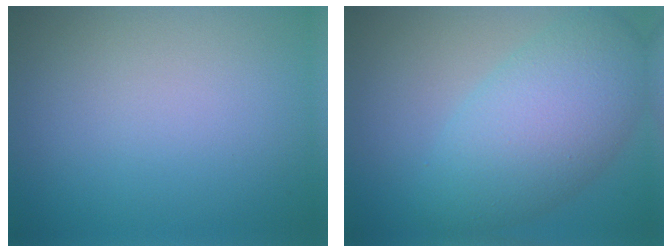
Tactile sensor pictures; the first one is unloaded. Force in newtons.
{"total": 7.2, "press": 7.2, "slide": 0.2}